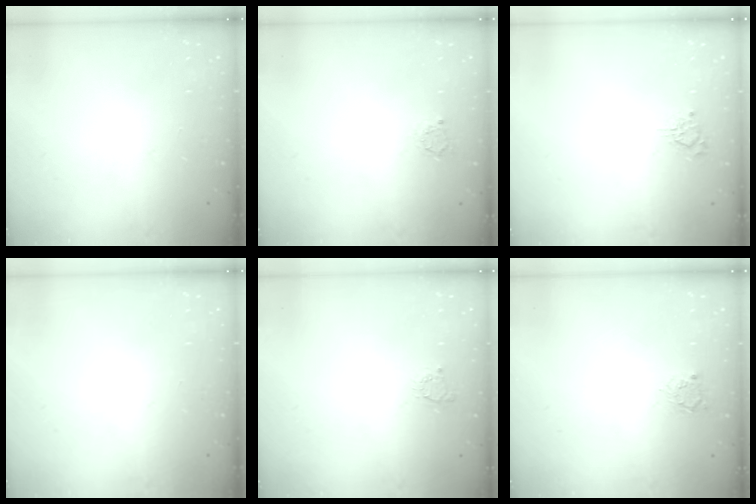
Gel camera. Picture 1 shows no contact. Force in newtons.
{"total": 2.0, "press": 2.0, "slide": 0.4}
{"total": 2.9, "press": 2.9, "slide": 0.3}
{"total": 0.0}
{"total": 2.2, "press": 2.2, "slide": 0.3}
{"total": 2.8, "press": 2.8, "slide": 0.5}